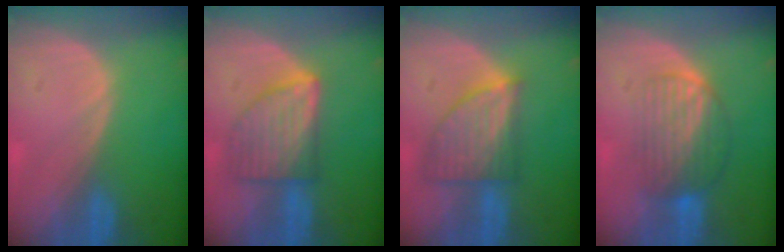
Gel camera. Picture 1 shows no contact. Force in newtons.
{"total": 7.1, "press": 7.1, "slide": 0.1}
{"total": 7.5, "press": 6.8, "slide": 3.1}
{"total": 6.8, "press": 6.5, "slide": 1.9}